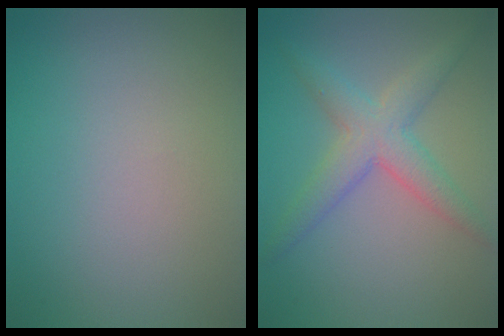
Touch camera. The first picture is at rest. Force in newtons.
{"total": 3.0, "press": 3.0, "slide": 0.3}